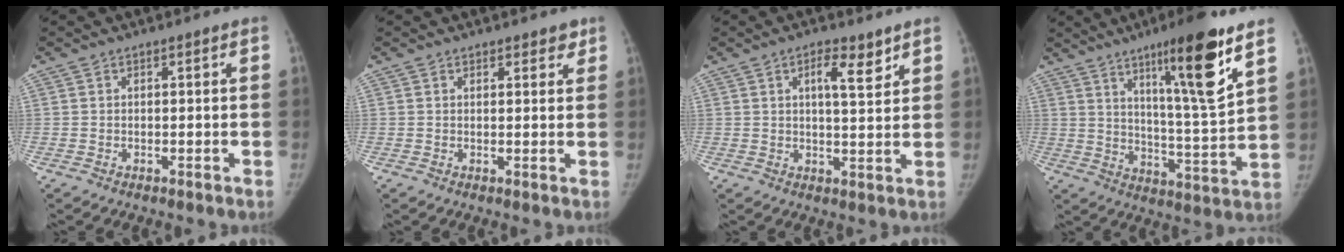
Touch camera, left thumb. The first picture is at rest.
{"total": 2.4, "force": [1.8, 1.4, 0.9], "torque": [0.015, -0.008, 0.019]}
{"total": 5.9, "force": [3.3, 2.0, 4.4], "torque": [-0.056, -0.019, 0.049]}
{"total": 17.5, "force": [9.7, 1.7, 14.4], "torque": [-0.213, -0.059, 0.158]}